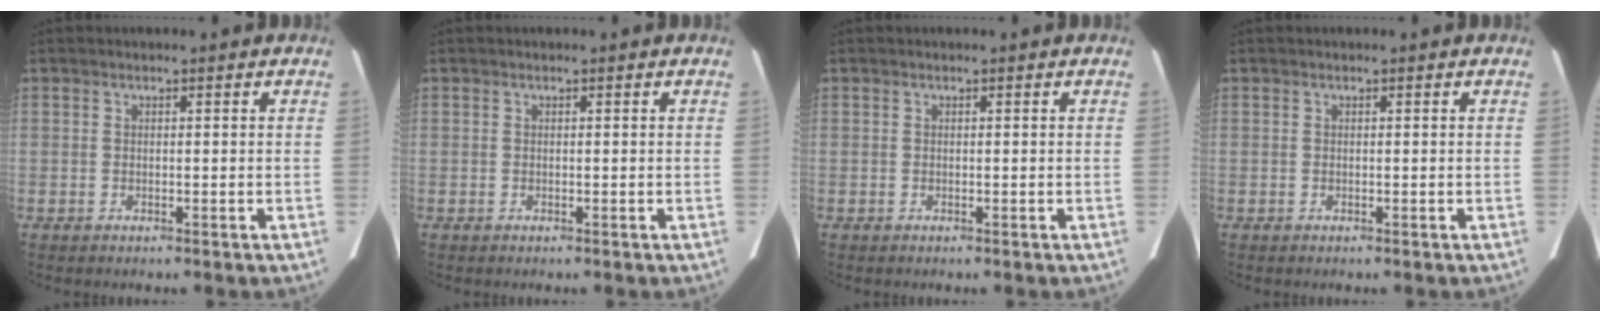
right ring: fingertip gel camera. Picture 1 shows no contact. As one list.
[{"total": 0.0}, {"total": 0.0}, {"total": 0.0}]